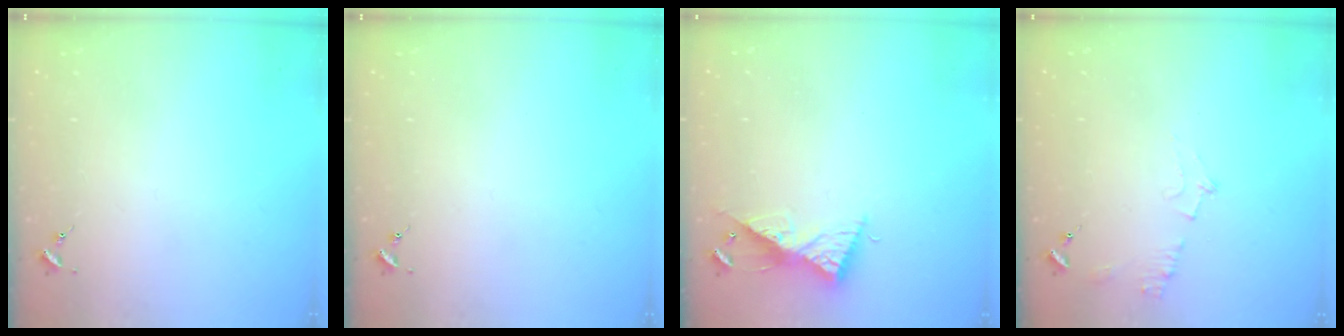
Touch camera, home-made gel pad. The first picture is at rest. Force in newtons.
{"total": 0.0}
{"total": 9.1, "press": 9.1, "slide": 0.4}
{"total": 6.4, "press": 6.4, "slide": 0.8}